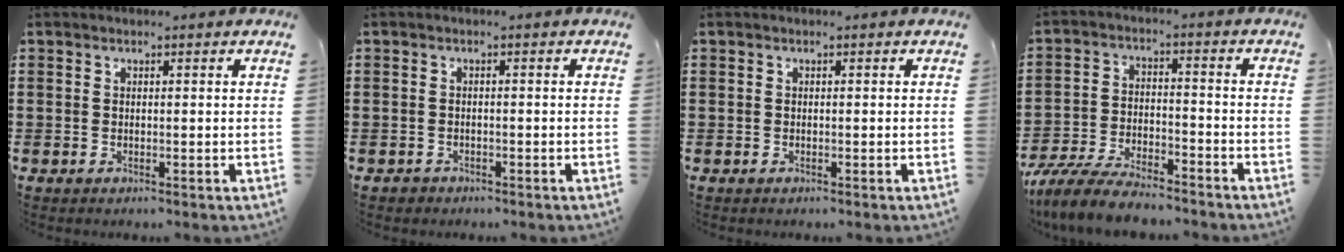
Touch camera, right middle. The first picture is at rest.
{"total": 0.9, "force": [-0.7, 0.4, 0.0], "torque": [-0.003, 0.001, -0.018]}
{"total": 0.0}
{"total": 7.4, "force": [-6.9, 1.2, 2.5], "torque": [-0.053, 0.007, -0.132]}